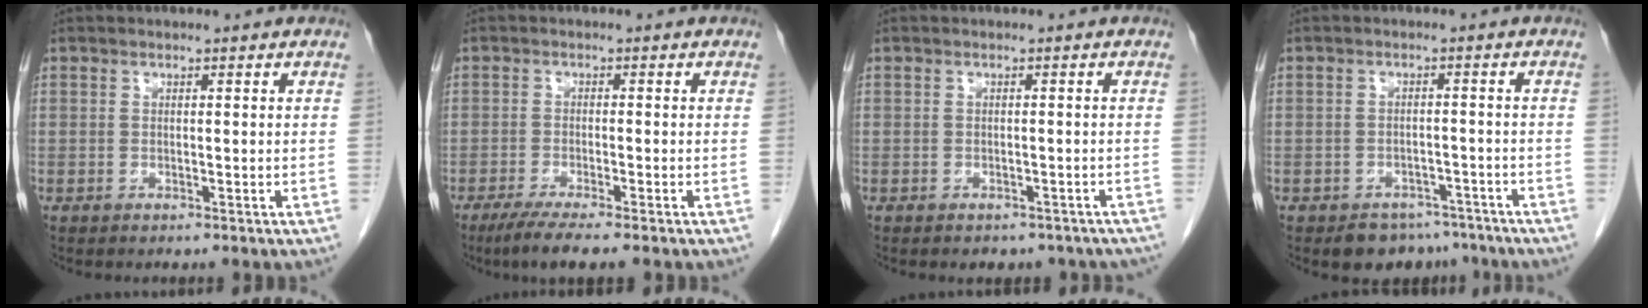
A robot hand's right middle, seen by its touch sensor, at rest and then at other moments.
{"total": 5.6, "force": [-4.1, -0.1, 3.8], "torque": [-0.061, -0.014, -0.068]}
{"total": 5.9, "force": [-5.0, 2.9, 1.4], "torque": [-0.006, 0.003, -0.048]}
{"total": 5.7, "force": [-4.6, 3.3, 0.6], "torque": [0.010, 0.010, -0.062]}